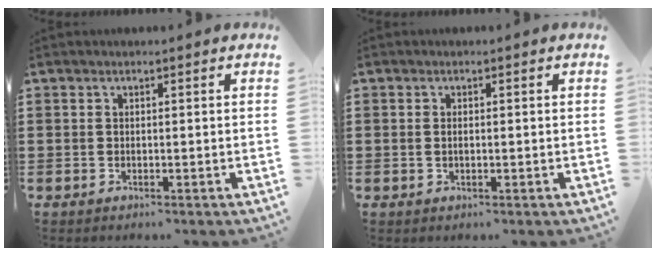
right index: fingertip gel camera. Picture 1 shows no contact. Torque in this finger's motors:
{"motor_torque": [1.15, 0.99, 0.03, -0.01]}